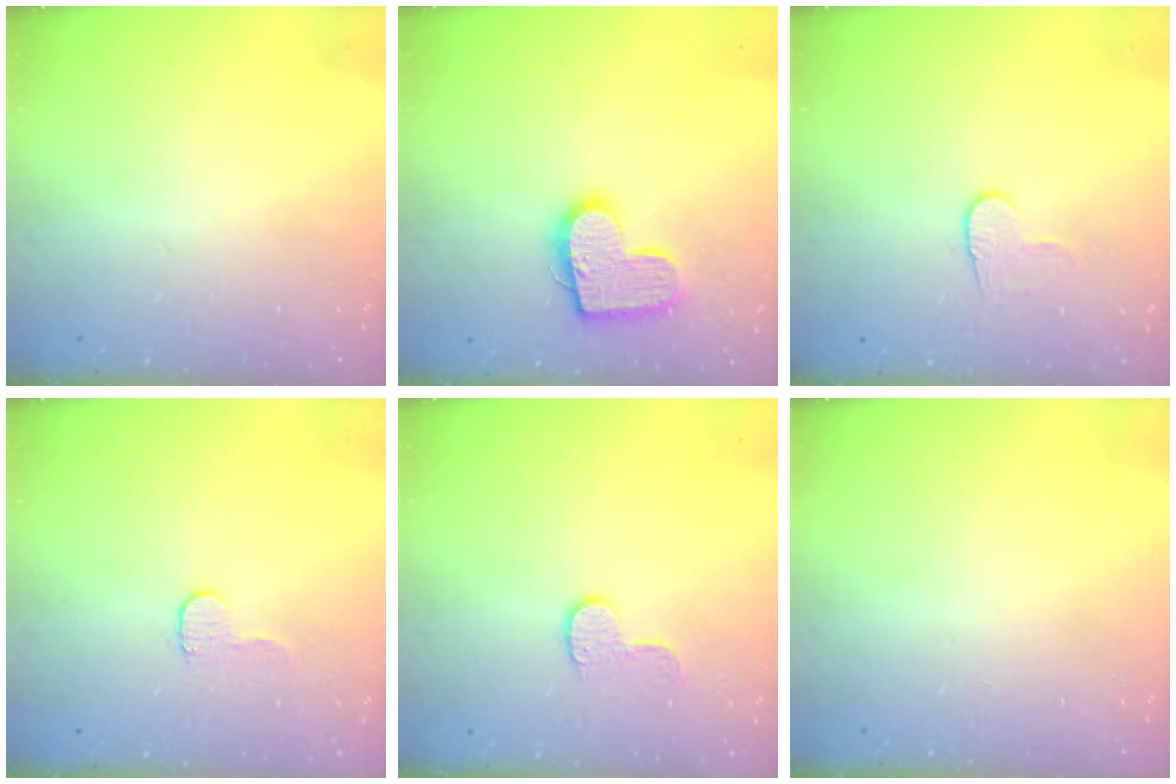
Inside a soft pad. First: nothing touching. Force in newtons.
{"total": 14.3, "press": 14.3, "slide": 0.8}
{"total": 6.1, "press": 6.1, "slide": 0.5}
{"total": 5.2, "press": 5.1, "slide": 0.5}
{"total": 6.9, "press": 6.9, "slide": 0.1}
{"total": 0.0}